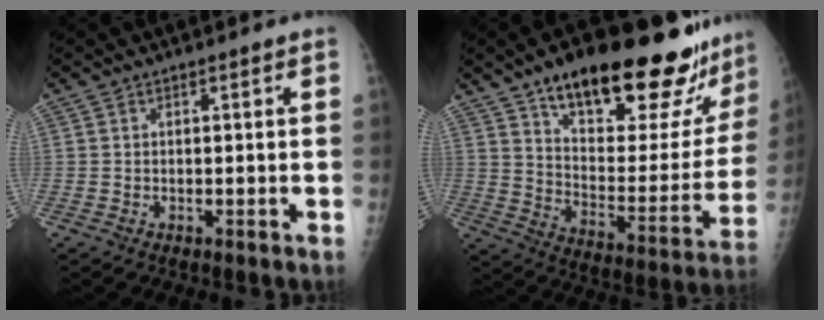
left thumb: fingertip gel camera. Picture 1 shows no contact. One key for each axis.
{"total": 30.5, "fx": 21.6, "fy": 9.8, "fz": 19.2, "tx": -0.241, "ty": -0.081, "tz": 0.313}